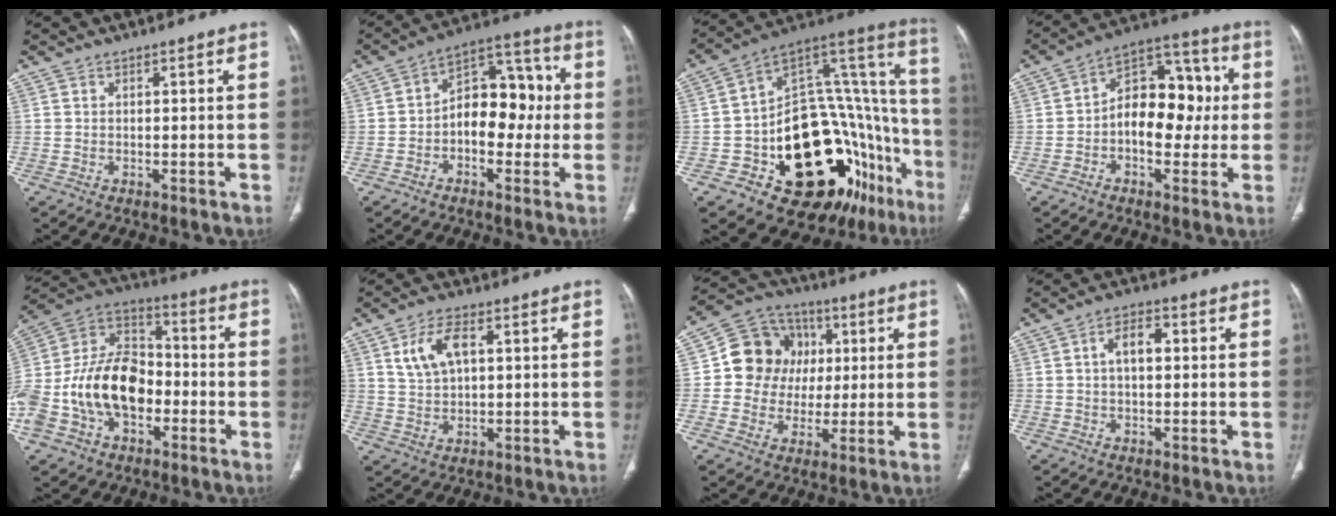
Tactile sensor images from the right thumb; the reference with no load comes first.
{"total": 12.6, "force": [-0.8, 8.1, 9.6], "torque": [-0.097, 0.042, -0.025]}
{"total": 32.3, "force": [-14.1, 15.6, 24.5], "torque": [-0.218, 0.119, -0.200]}
{"total": 14.5, "force": [-0.4, 9.3, 11.2], "torque": [-0.123, 0.039, -0.013]}
{"total": 22.6, "force": [-5.1, 15.5, 15.7], "torque": [-0.306, 0.057, -0.087]}
{"total": 7.1, "force": [2.4, 3.9, 5.5], "torque": [-0.106, 0.000, 0.051]}
{"total": 13.6, "force": [1.9, 12.3, 5.6], "torque": [-0.053, 0.015, 0.028]}
{"total": 5.0, "force": [0.6, 2.7, 4.2], "torque": [-0.070, 0.014, 0.006]}